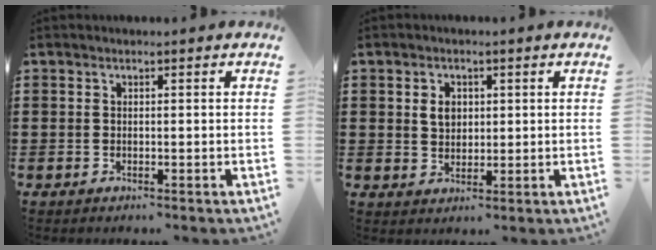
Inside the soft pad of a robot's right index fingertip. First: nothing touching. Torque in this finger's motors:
{"motor_torque": [0.07, 0.05, 0.05, 0.06]}